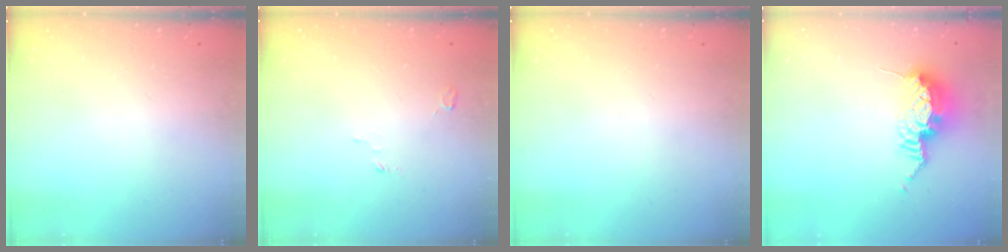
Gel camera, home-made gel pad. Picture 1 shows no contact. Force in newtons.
{"total": 2.7, "press": 2.7, "slide": 0.3}
{"total": 0.0}
{"total": 10.6, "press": 10.5, "slide": 0.9}